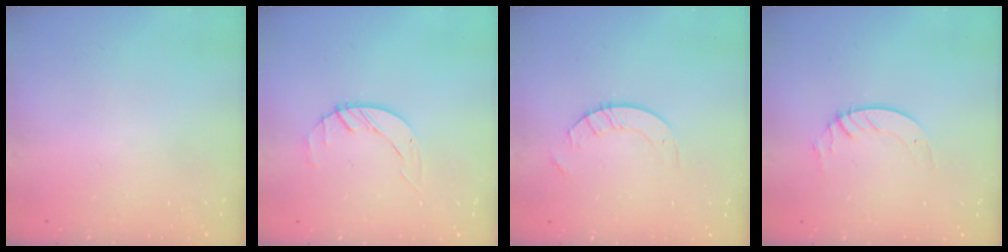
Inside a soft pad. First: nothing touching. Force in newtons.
{"total": 2.0, "press": 2.0, "slide": 0.3}
{"total": 4.9, "press": 4.9, "slide": 0.5}
{"total": 4.5, "press": 4.4, "slide": 0.4}